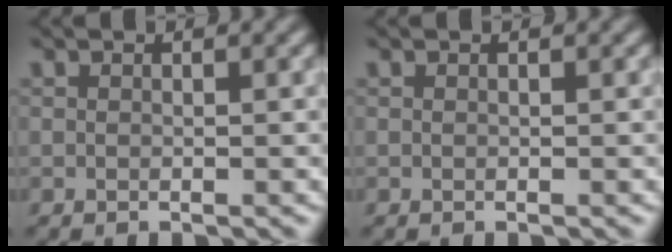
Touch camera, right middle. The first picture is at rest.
{"total": 0.0}